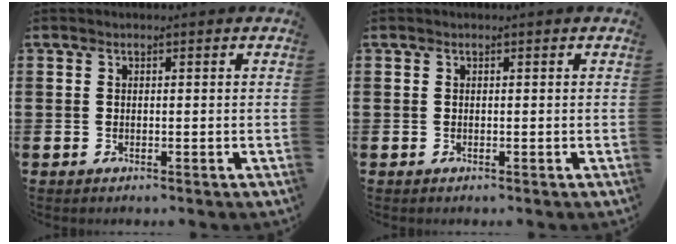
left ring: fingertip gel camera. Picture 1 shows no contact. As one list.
[{"total": 0.0}]